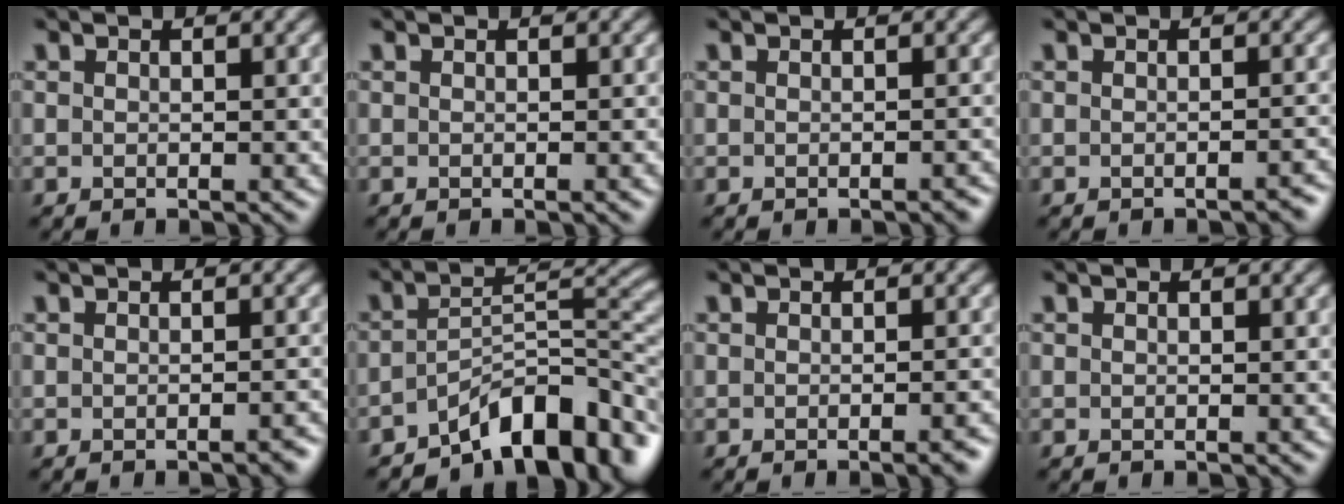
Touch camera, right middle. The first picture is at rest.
{"total": 0.8, "force": [-0.2, 0.1, 0.8], "torque": [-0.007, 0.001, -0.002]}
{"total": 0.8, "force": [-0.6, 0.2, 0.5], "torque": [-0.006, 0.001, -0.007]}
{"total": 1.2, "force": [-1.0, 0.3, 0.7], "torque": [-0.005, 0.003, -0.013]}
{"total": 1.4, "force": [-0.9, 0.3, 1.0], "torque": [-0.009, 0.002, -0.012]}
{"total": 8.9, "force": [-5.8, 3.2, 5.9], "torque": [-0.072, 0.004, -0.099]}
{"total": 2.2, "force": [-1.1, 0.6, 1.8], "torque": [-0.015, 0.001, -0.016]}
{"total": 0.0}